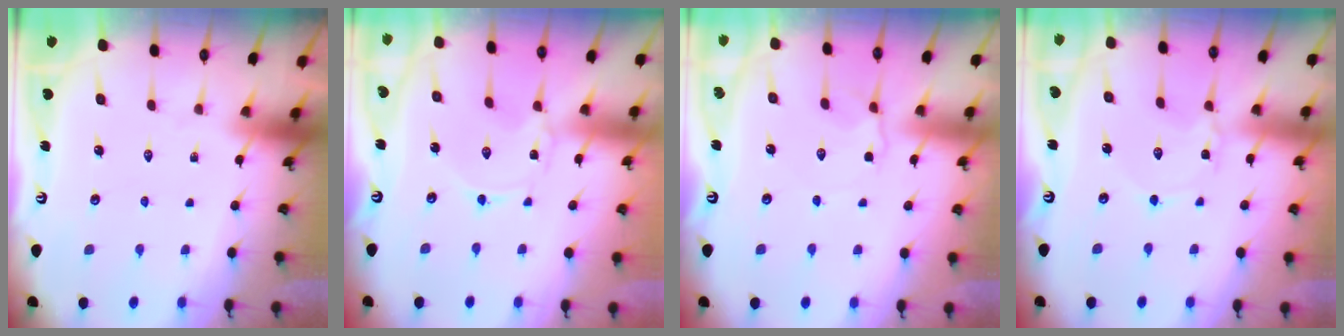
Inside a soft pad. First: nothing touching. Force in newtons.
{"total": 0.0}
{"total": 2.8, "press": 2.6, "slide": 1.1}
{"total": 2.8, "press": 2.8, "slide": 0.3}